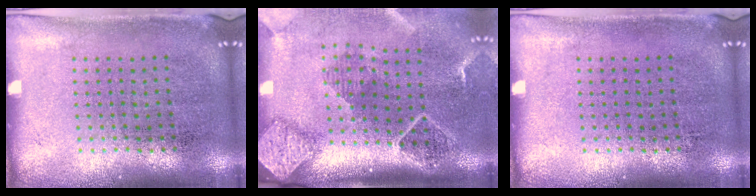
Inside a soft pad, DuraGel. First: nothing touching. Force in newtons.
{"total": 2.7, "press": 2.0, "slide": 1.9}
{"total": 0.0}